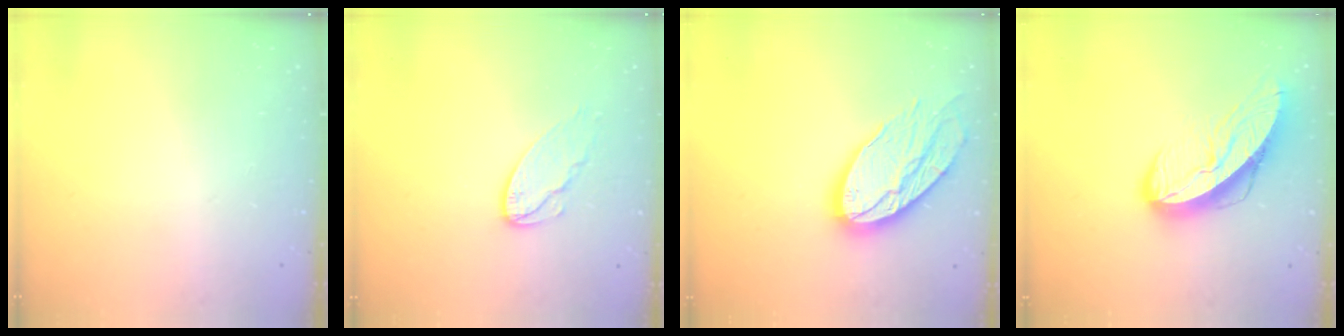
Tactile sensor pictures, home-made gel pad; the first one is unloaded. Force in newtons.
{"total": 7.6, "press": 7.6, "slide": 0.3}
{"total": 18.4, "press": 18.4, "slide": 1.7}
{"total": 11.9, "press": 11.8, "slide": 1.3}